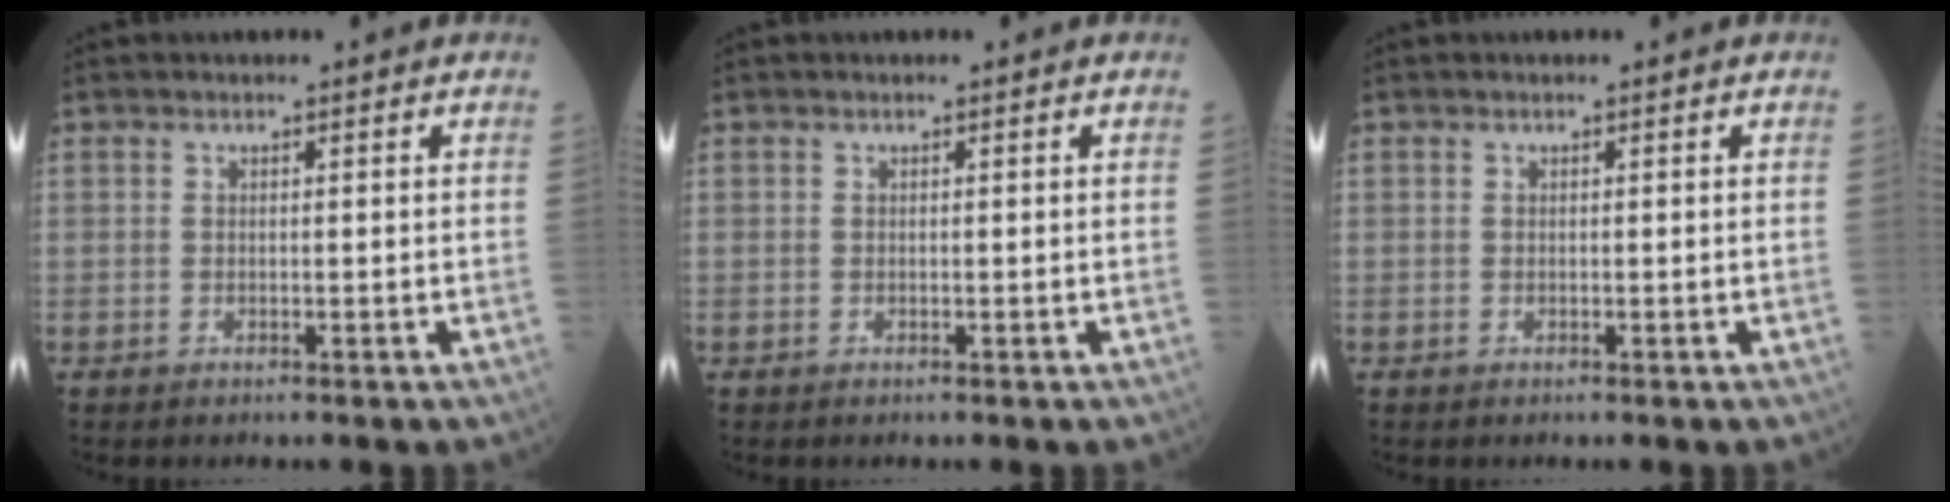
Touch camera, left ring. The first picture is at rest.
{"total": 0.0}
{"total": 0.0}